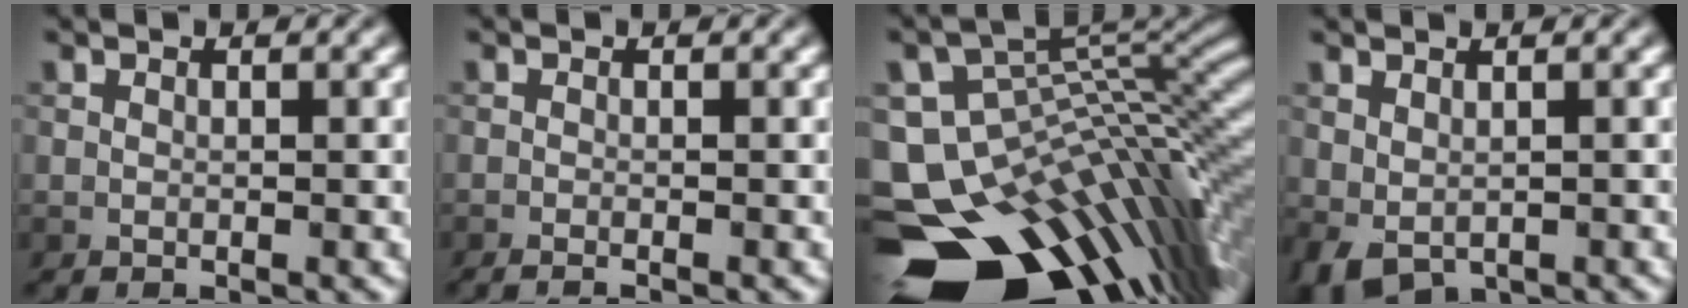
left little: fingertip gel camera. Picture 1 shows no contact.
{"total": 1.3, "force": [-1.0, 0.3, 0.8], "torque": [0.000, -0.005, -0.019]}
{"total": 16.4, "force": [-8.1, 8.6, 11.5], "torque": [-0.199, 0.000, -0.113]}
{"total": 2.5, "force": [-0.5, 1.7, 1.8], "torque": [-0.039, -0.009, -0.003]}